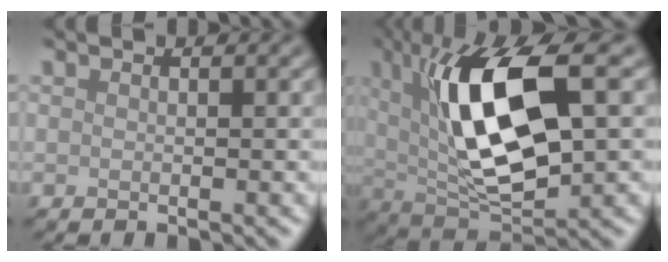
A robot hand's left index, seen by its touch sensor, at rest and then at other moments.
{"total": 11.6, "force": [2.6, 4.4, 10.5], "torque": [-0.189, 0.005, 0.045]}